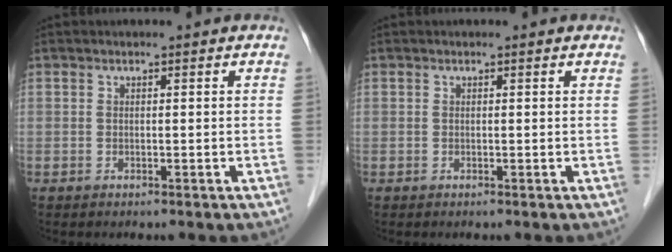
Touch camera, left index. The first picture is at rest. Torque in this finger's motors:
{"motor_torque": [0.30, -0.49, 0.05, 0.00]}